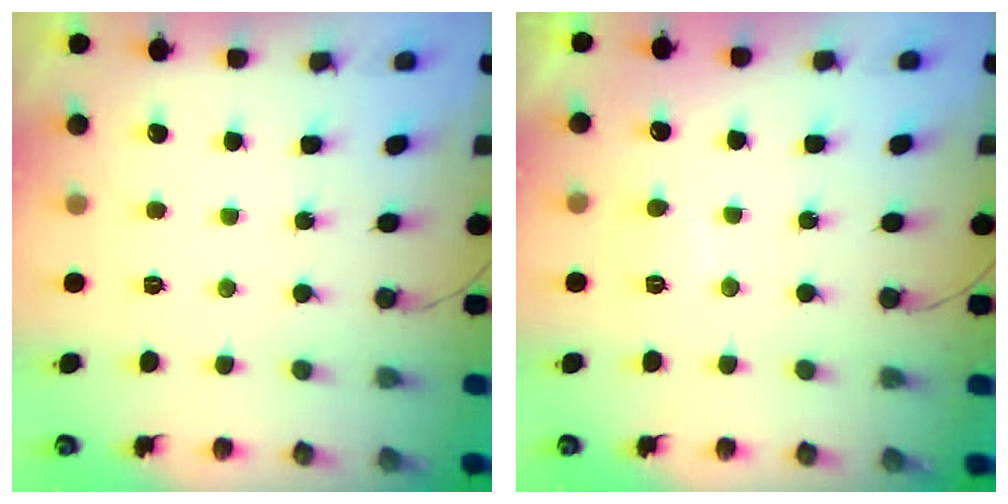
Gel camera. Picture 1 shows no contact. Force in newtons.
{"total": 6.1, "press": 6.1, "slide": 0.4}